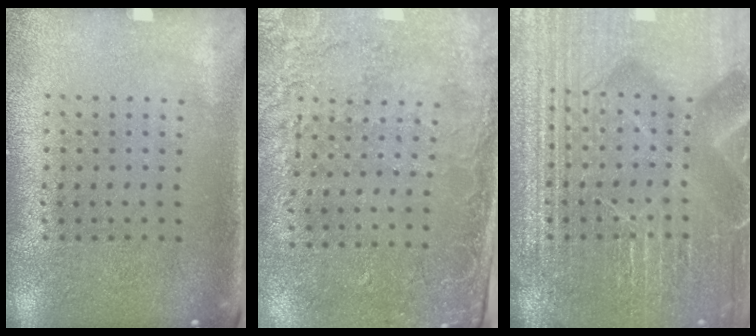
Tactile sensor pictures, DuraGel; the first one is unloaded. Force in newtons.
{"total": 2.6, "press": 2.1, "slide": 1.4}
{"total": 7.4, "press": 7.3, "slide": 0.9}